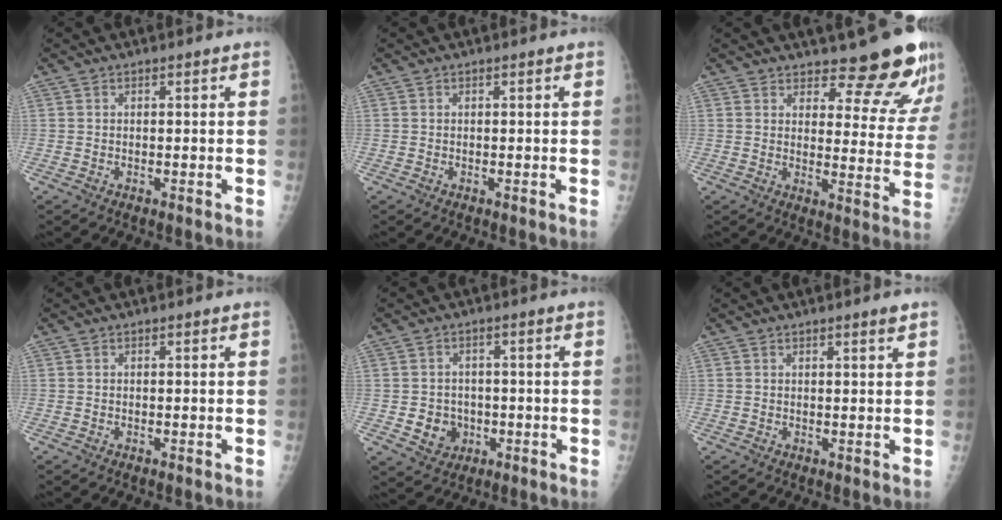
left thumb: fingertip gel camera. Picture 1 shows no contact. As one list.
[{"total": 0.0}, {"total": 13.4, "force": [11.9, 3.4, 5.0], "torque": [-0.023, -0.104, 0.140]}, {"total": 0.0}, {"total": 5.4, "force": [-1.1, 4.9, 2.1], "torque": [-0.009, 0.007, -0.009]}, {"total": 1.5, "force": [1.1, 0.0, 1.1], "torque": [-0.014, -0.007, 0.016]}]